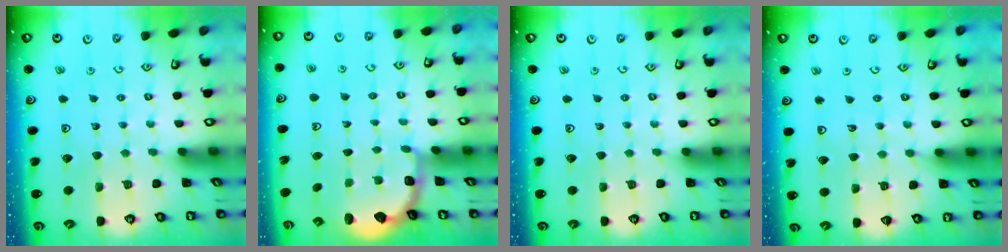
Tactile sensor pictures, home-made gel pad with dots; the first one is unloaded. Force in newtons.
{"total": 2.9, "press": 2.4, "slide": 1.6}
{"total": 0.0}
{"total": 2.9, "press": 2.9, "slide": 0.2}